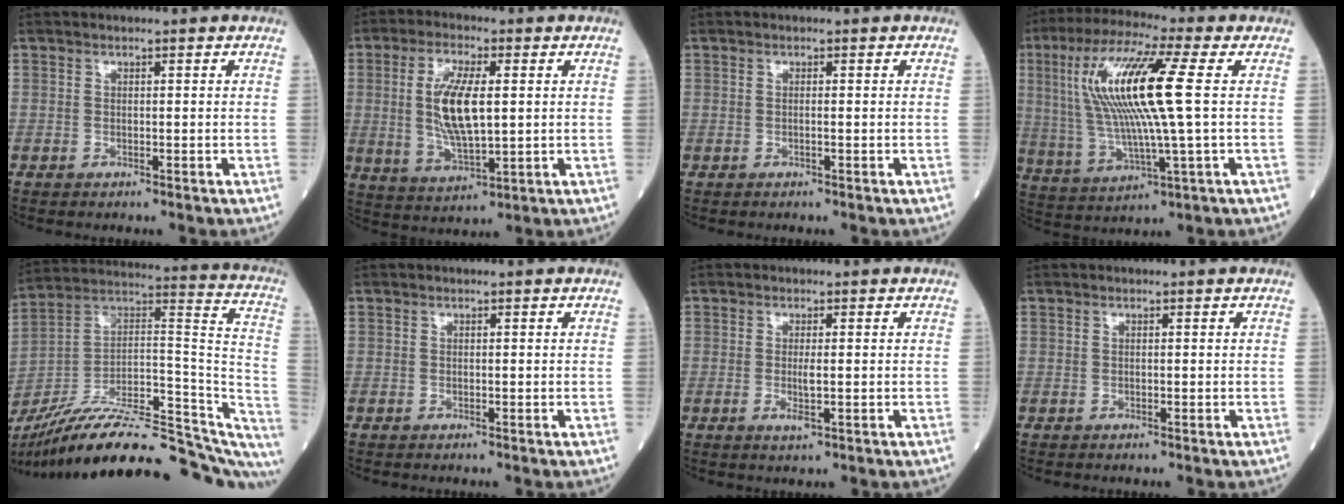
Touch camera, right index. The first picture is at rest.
{"total": 9.9, "force": [1.2, 2.8, 9.4], "torque": [-0.198, -0.002, 0.027]}
{"total": 0.0}
{"total": 16.1, "force": [2.9, 0.7, 15.8], "torque": [-0.334, 0.013, 0.054]}
{"total": 33.2, "force": [-27.0, 6.3, 18.1], "torque": [-0.226, 0.005, -0.396]}
{"total": 0.0}
{"total": 2.2, "force": [-0.2, 0.2, 2.2], "torque": [-0.044, -0.005, -0.002]}
{"total": 0.0}